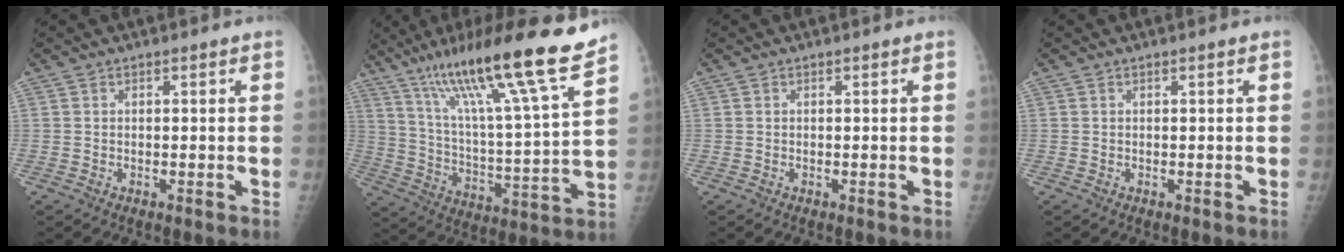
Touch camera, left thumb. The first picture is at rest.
{"total": 23.0, "force": [16.5, 1.2, 16.0], "torque": [-0.246, -0.062, 0.277]}
{"total": 0.0}
{"total": 0.0}